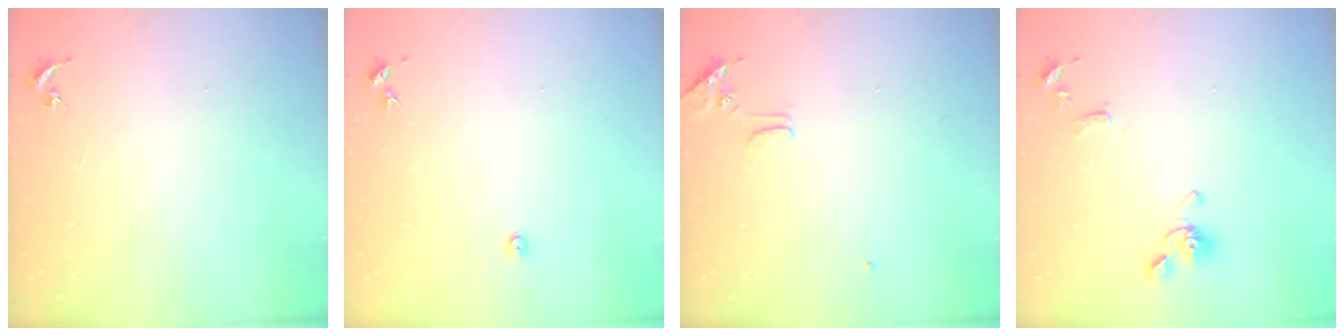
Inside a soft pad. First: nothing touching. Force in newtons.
{"total": 4.1, "press": 4.1, "slide": 0.4}
{"total": 8.0, "press": 7.9, "slide": 0.7}
{"total": 10.1, "press": 10.1, "slide": 1.2}